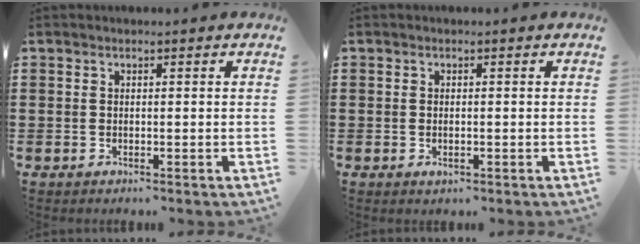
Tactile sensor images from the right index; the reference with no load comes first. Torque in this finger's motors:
{"motor_torque": [0.40, 1.05, 0.00, 0.03]}